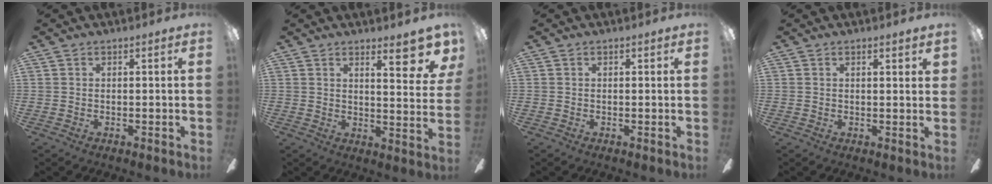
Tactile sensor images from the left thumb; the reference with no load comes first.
{"total": 9.8, "force": [6.2, 2.3, 7.3], "torque": [-0.078, -0.047, 0.094]}
{"total": 0.0}
{"total": 1.8, "force": [1.0, 0.5, 1.4], "torque": [-0.022, -0.002, 0.016]}